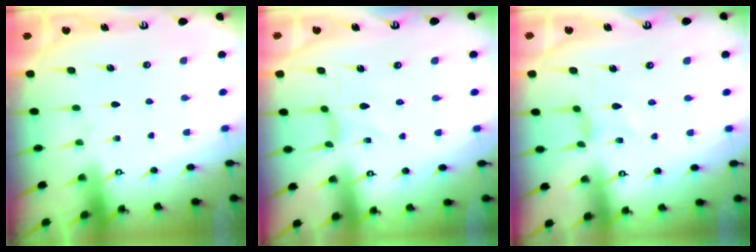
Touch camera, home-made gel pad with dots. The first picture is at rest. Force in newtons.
{"total": 0.0}
{"total": 2.3, "press": 2.3, "slide": 0.4}